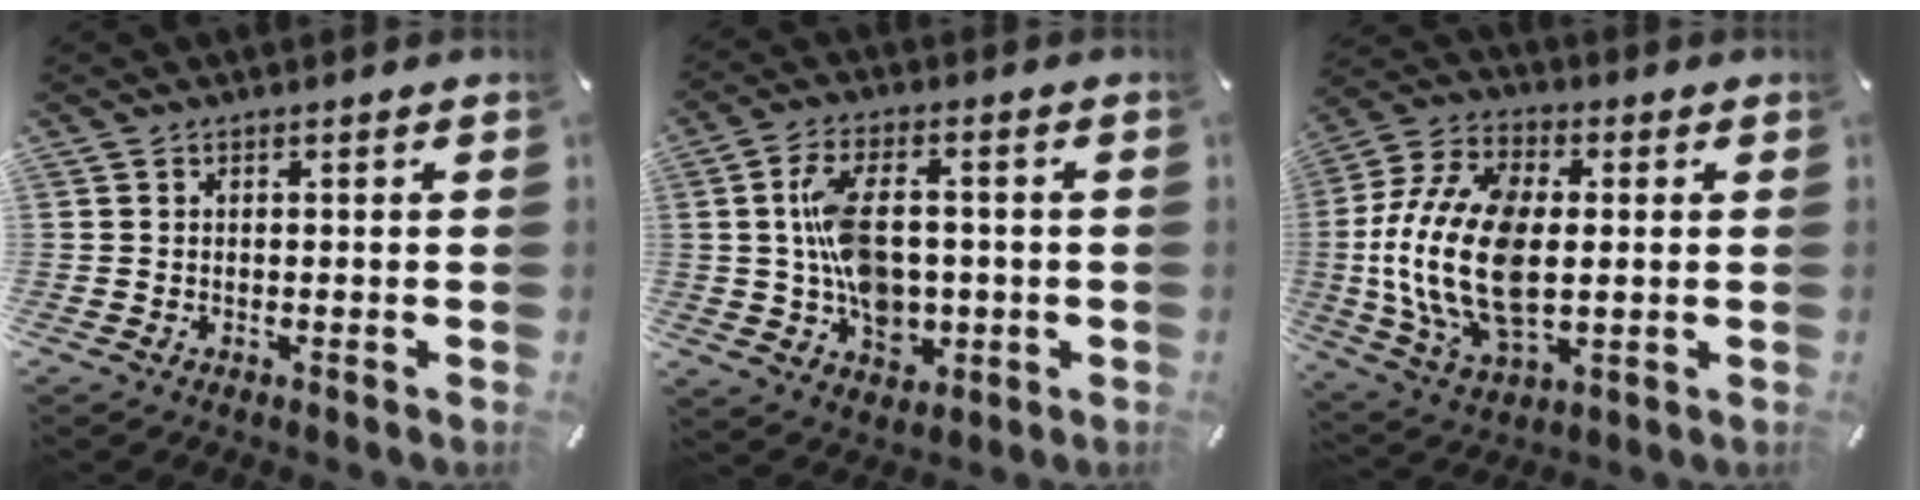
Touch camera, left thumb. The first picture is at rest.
{"total": 12.1, "force": [0.0, 8.3, 8.9], "torque": [-0.153, 0.014, 0.007]}
{"total": 19.5, "force": [-0.3, 12.0, 15.4], "torque": [-0.356, -0.008, -0.010]}